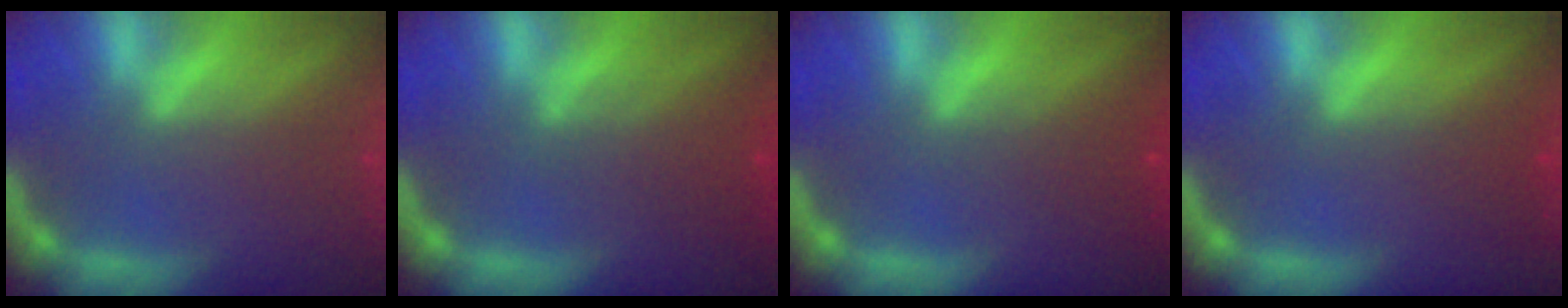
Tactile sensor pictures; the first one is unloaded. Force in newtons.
{"total": 3.0}
{"total": 1.9}
{"total": 1.0}